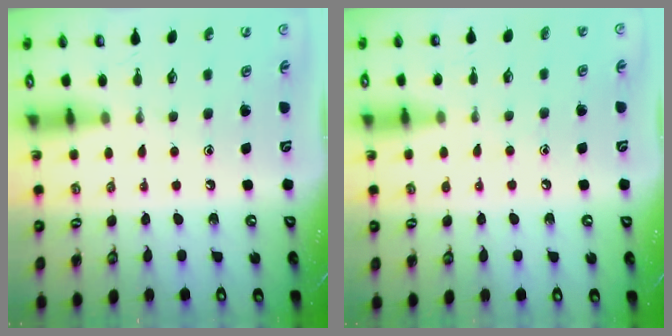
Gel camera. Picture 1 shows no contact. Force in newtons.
{"total": 3.5, "press": 3.5, "slide": 0.4}